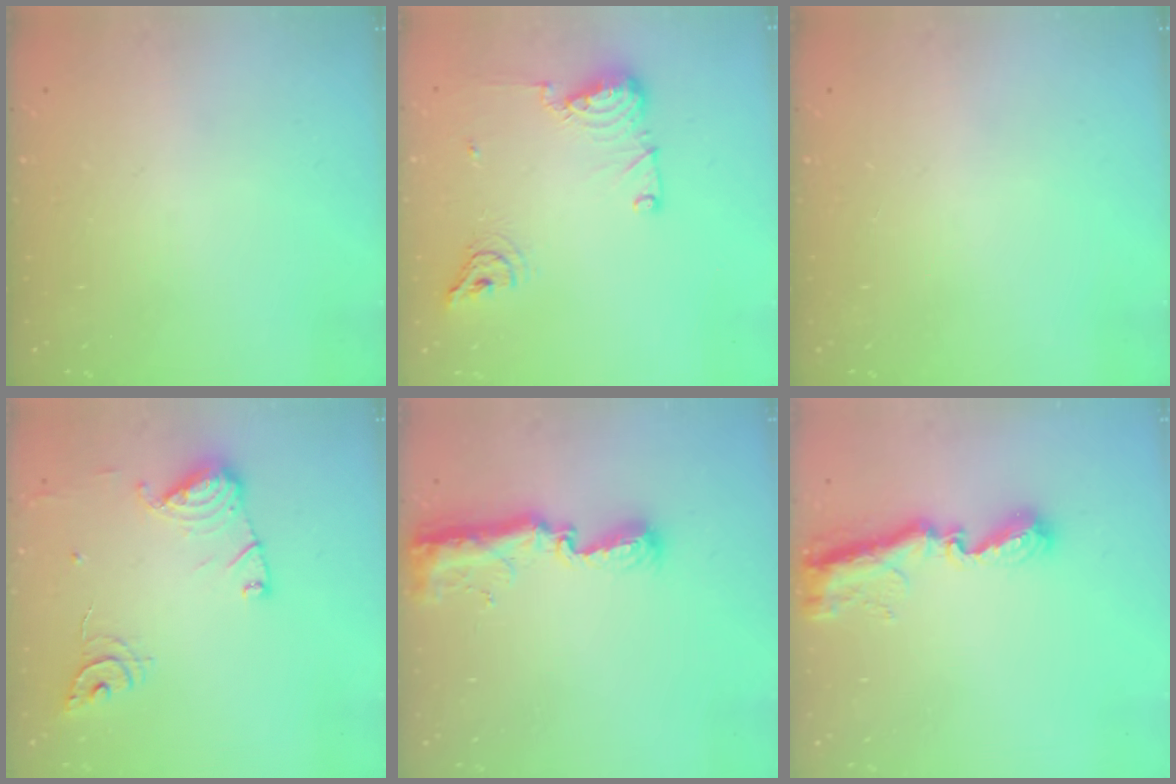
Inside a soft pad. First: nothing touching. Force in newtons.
{"total": 11.6, "press": 11.5, "slide": 1.6}
{"total": 0.0}
{"total": 13.7, "press": 13.6, "slide": 1.5}
{"total": 9.4, "press": 9.4, "slide": 0.8}
{"total": 9.9, "press": 9.9, "slide": 0.7}